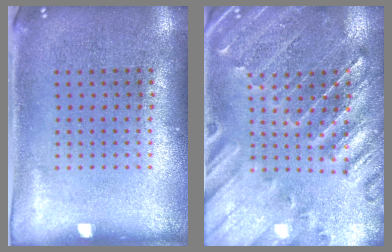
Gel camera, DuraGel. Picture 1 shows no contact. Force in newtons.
{"total": 1.1, "press": 1.1, "slide": 0.3}